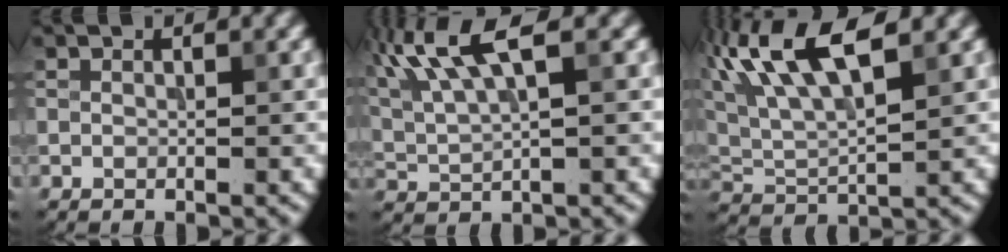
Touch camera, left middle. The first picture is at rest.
{"total": 7.8, "force": [3.8, 2.1, 6.5], "torque": [-0.138, 0.016, 0.076]}
{"total": 9.2, "force": [4.8, 3.2, 7.1], "torque": [-0.145, 0.025, 0.084]}